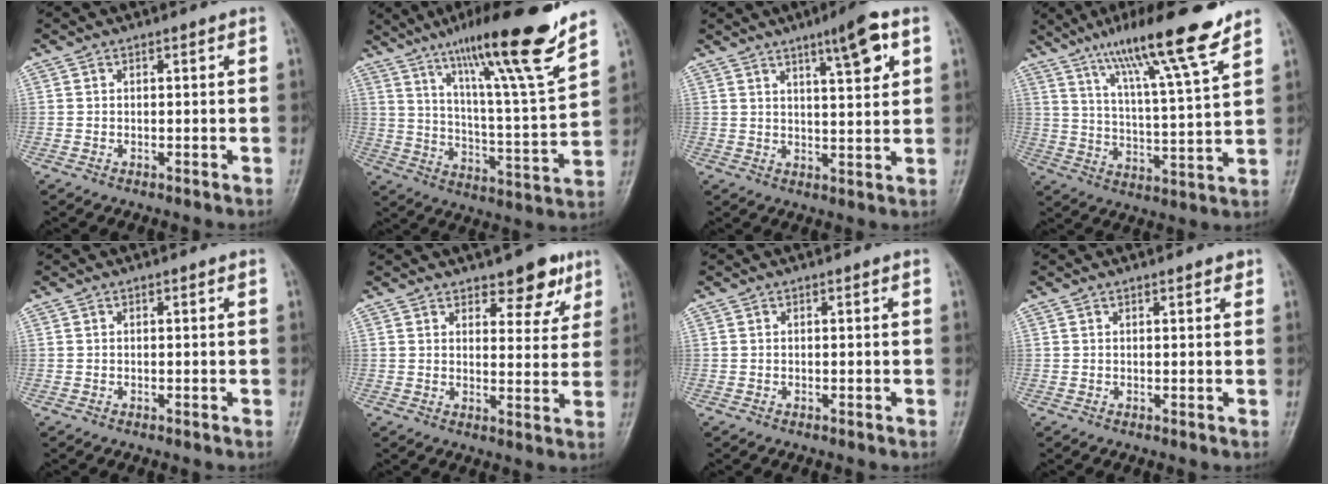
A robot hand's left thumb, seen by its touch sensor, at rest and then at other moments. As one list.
[{"total": 20.2, "force": [14.3, 1.0, 14.2], "torque": [-0.202, -0.072, 0.233]}, {"total": 8.3, "force": [4.3, 1.5, 7.0], "torque": [-0.101, -0.019, 0.065]}, {"total": 15.8, "force": [11.0, 1.3, 11.2], "torque": [-0.181, -0.052, 0.183]}, {"total": 0.0}, {"total": 7.4, "force": [5.0, 3.5, 4.2], "torque": [-0.019, -0.027, 0.067]}, {"total": 0.0}, {"total": 1.3, "force": [1.0, 0.5, 0.7], "torque": [-0.006, -0.003, 0.010]}]